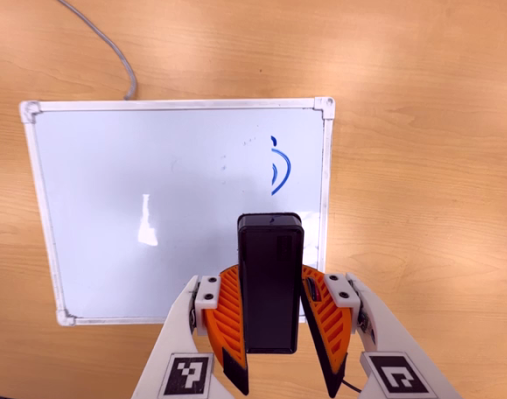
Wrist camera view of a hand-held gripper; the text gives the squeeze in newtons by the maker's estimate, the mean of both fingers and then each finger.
{"total": 6.7, "left": 6.2, "right": 7.1}